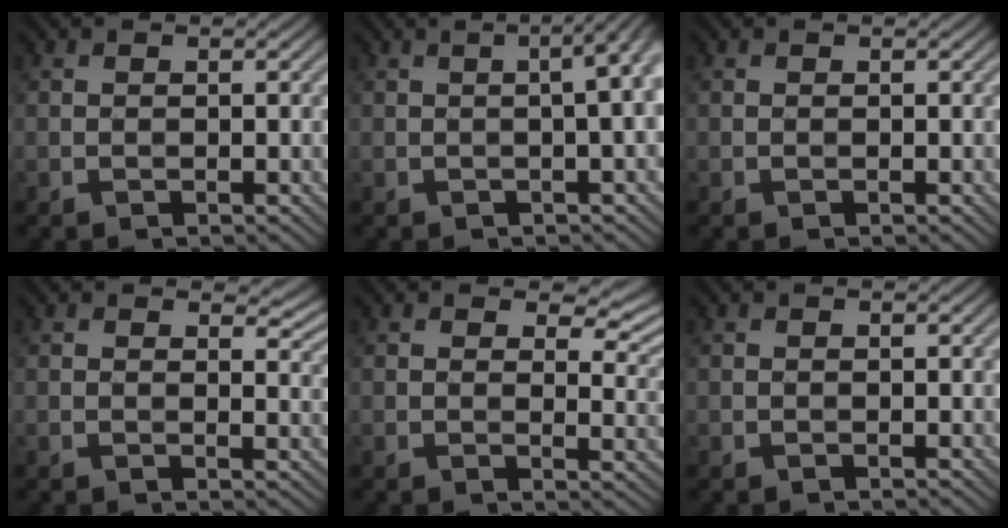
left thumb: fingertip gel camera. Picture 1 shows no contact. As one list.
[{"total": 6.9, "force": [0.2, 2.1, 6.5], "torque": [-0.066, 0.020, -0.006]}, {"total": 0.0}, {"total": 3.7, "force": [2.3, 1.7, 2.4], "torque": [-0.033, -0.006, 0.035]}, {"total": 5.3, "force": [2.9, 2.5, 3.7], "torque": [-0.050, -0.003, 0.042]}, {"total": 0.0}]